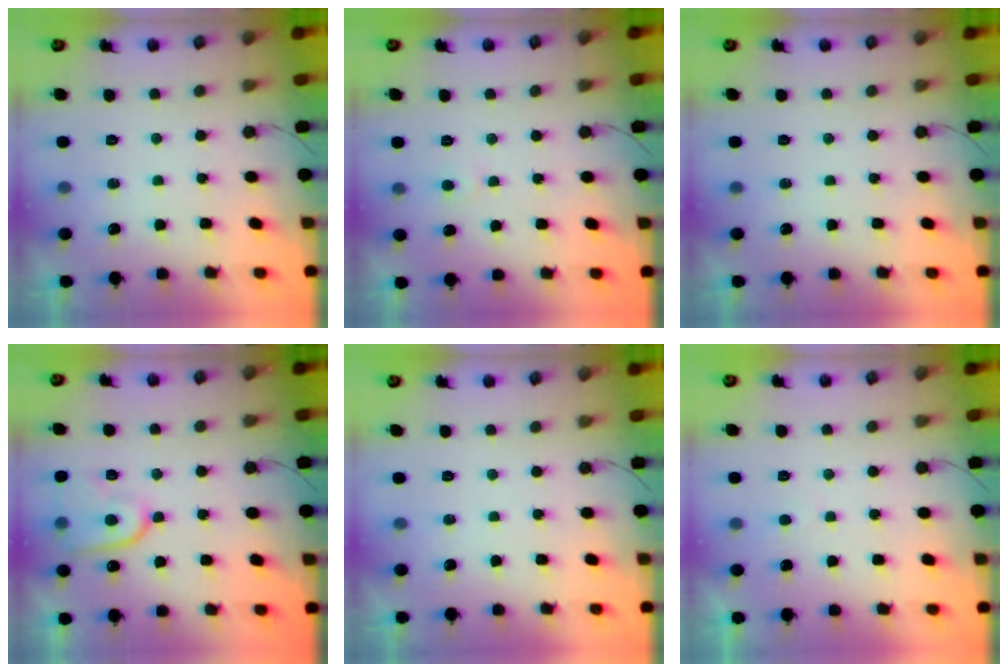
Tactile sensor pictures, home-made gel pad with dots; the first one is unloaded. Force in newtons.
{"total": 3.0, "press": 3.0, "slide": 0.3}
{"total": 0.0}
{"total": 11.9, "press": 11.9, "slide": 1.1}
{"total": 0.0}
{"total": 1.9, "press": 1.9, "slide": 0.3}